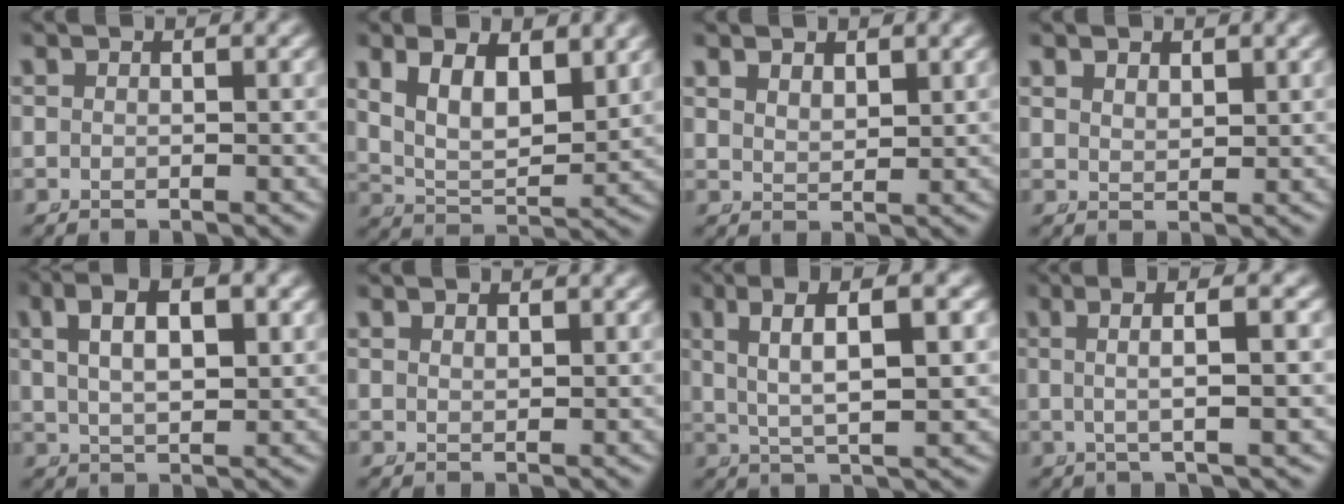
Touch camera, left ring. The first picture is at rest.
{"total": 7.0, "force": [2.3, 4.7, 4.6], "torque": [-0.084, -0.016, 0.041]}
{"total": 2.0, "force": [1.7, 0.7, 0.7], "torque": [-0.017, -0.012, 0.043]}
{"total": 1.4, "force": [1.3, 0.5, 0.5], "torque": [-0.010, -0.011, 0.035]}
{"total": 5.9, "force": [2.4, 3.0, 4.5], "torque": [-0.065, 0.014, 0.038]}
{"total": 0.7, "force": [0.6, 0.2, 0.3], "torque": [-0.006, -0.008, 0.019]}
{"total": 5.4, "force": [1.9, 1.0, 4.9], "torque": [-0.078, 0.011, 0.036]}
{"total": 4.5, "force": [1.6, 0.4, 4.2], "torque": [-0.064, 0.019, 0.023]}